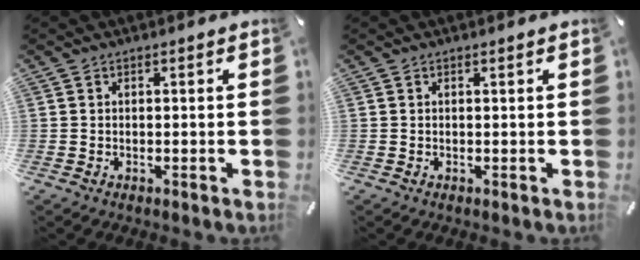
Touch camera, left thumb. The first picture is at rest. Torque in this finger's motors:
{"motor_torque": [-0.20, -0.19, -0.21, -0.17, -0.02]}